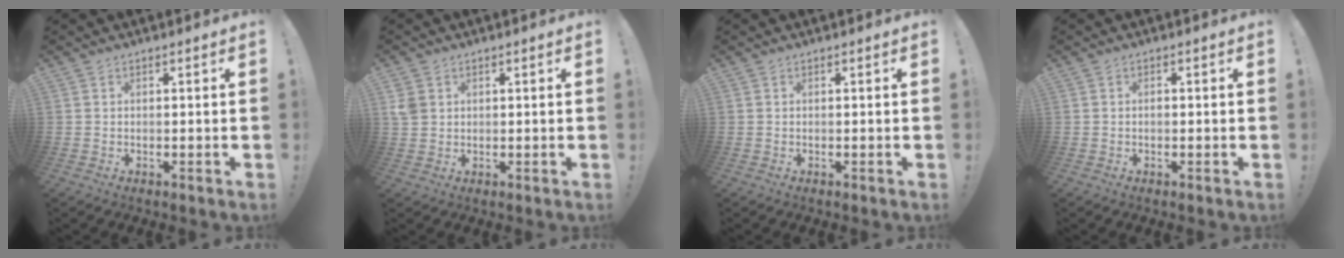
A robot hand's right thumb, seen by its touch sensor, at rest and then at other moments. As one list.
[{"total": 3.6, "force": [1.3, 3.0, 1.6], "torque": [-0.028, 0.004, 0.028]}, {"total": 0.0}, {"total": 0.6, "force": [-0.4, 0.4, 0.3], "torque": [-0.010, 0.004, -0.006]}]